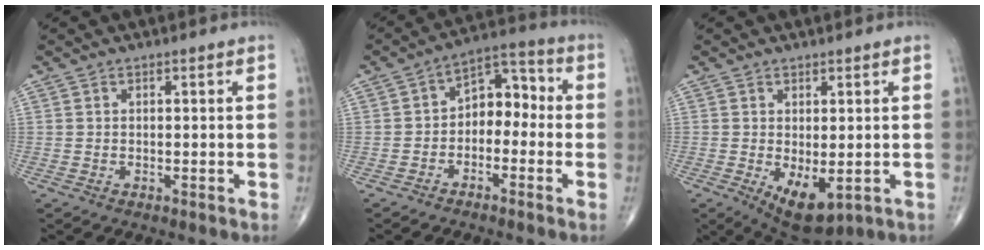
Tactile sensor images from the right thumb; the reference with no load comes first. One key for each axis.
{"total": 8.2, "fx": -1.5, "fy": 5.7, "fz": 5.8, "tx": -0.056, "ty": 0.047, "tz": -0.040}
{"total": 7.5, "fx": -1.7, "fy": 3.5, "fz": 6.4, "tx": -0.093, "ty": -0.013, "tz": -0.009}